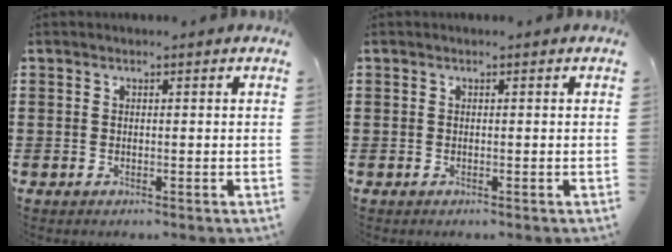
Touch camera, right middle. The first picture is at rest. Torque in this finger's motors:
{"motor_torque": [-0.13, -0.39, 0.03, -0.01]}